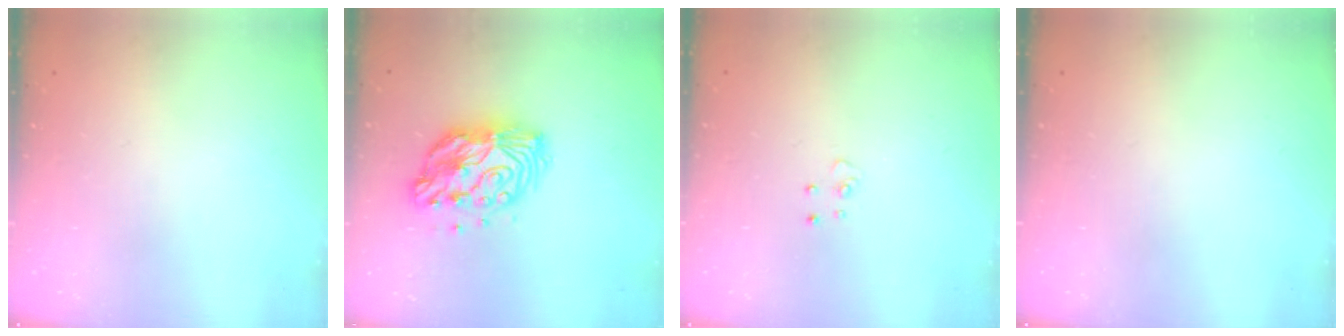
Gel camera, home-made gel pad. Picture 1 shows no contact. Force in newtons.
{"total": 12.8, "press": 12.8, "slide": 0.9}
{"total": 3.4, "press": 3.4, "slide": 0.3}
{"total": 0.0}